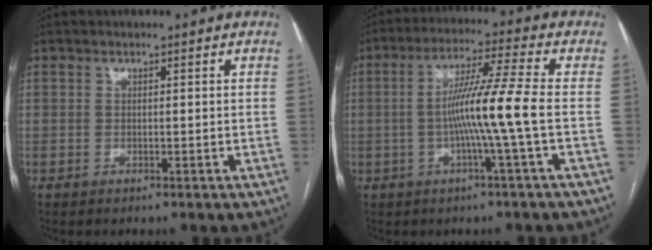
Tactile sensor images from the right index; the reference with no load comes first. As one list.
[{"total": 9.6, "force": [-1.5, -1.7, 9.3], "torque": [-0.169, 0.004, -0.030]}]